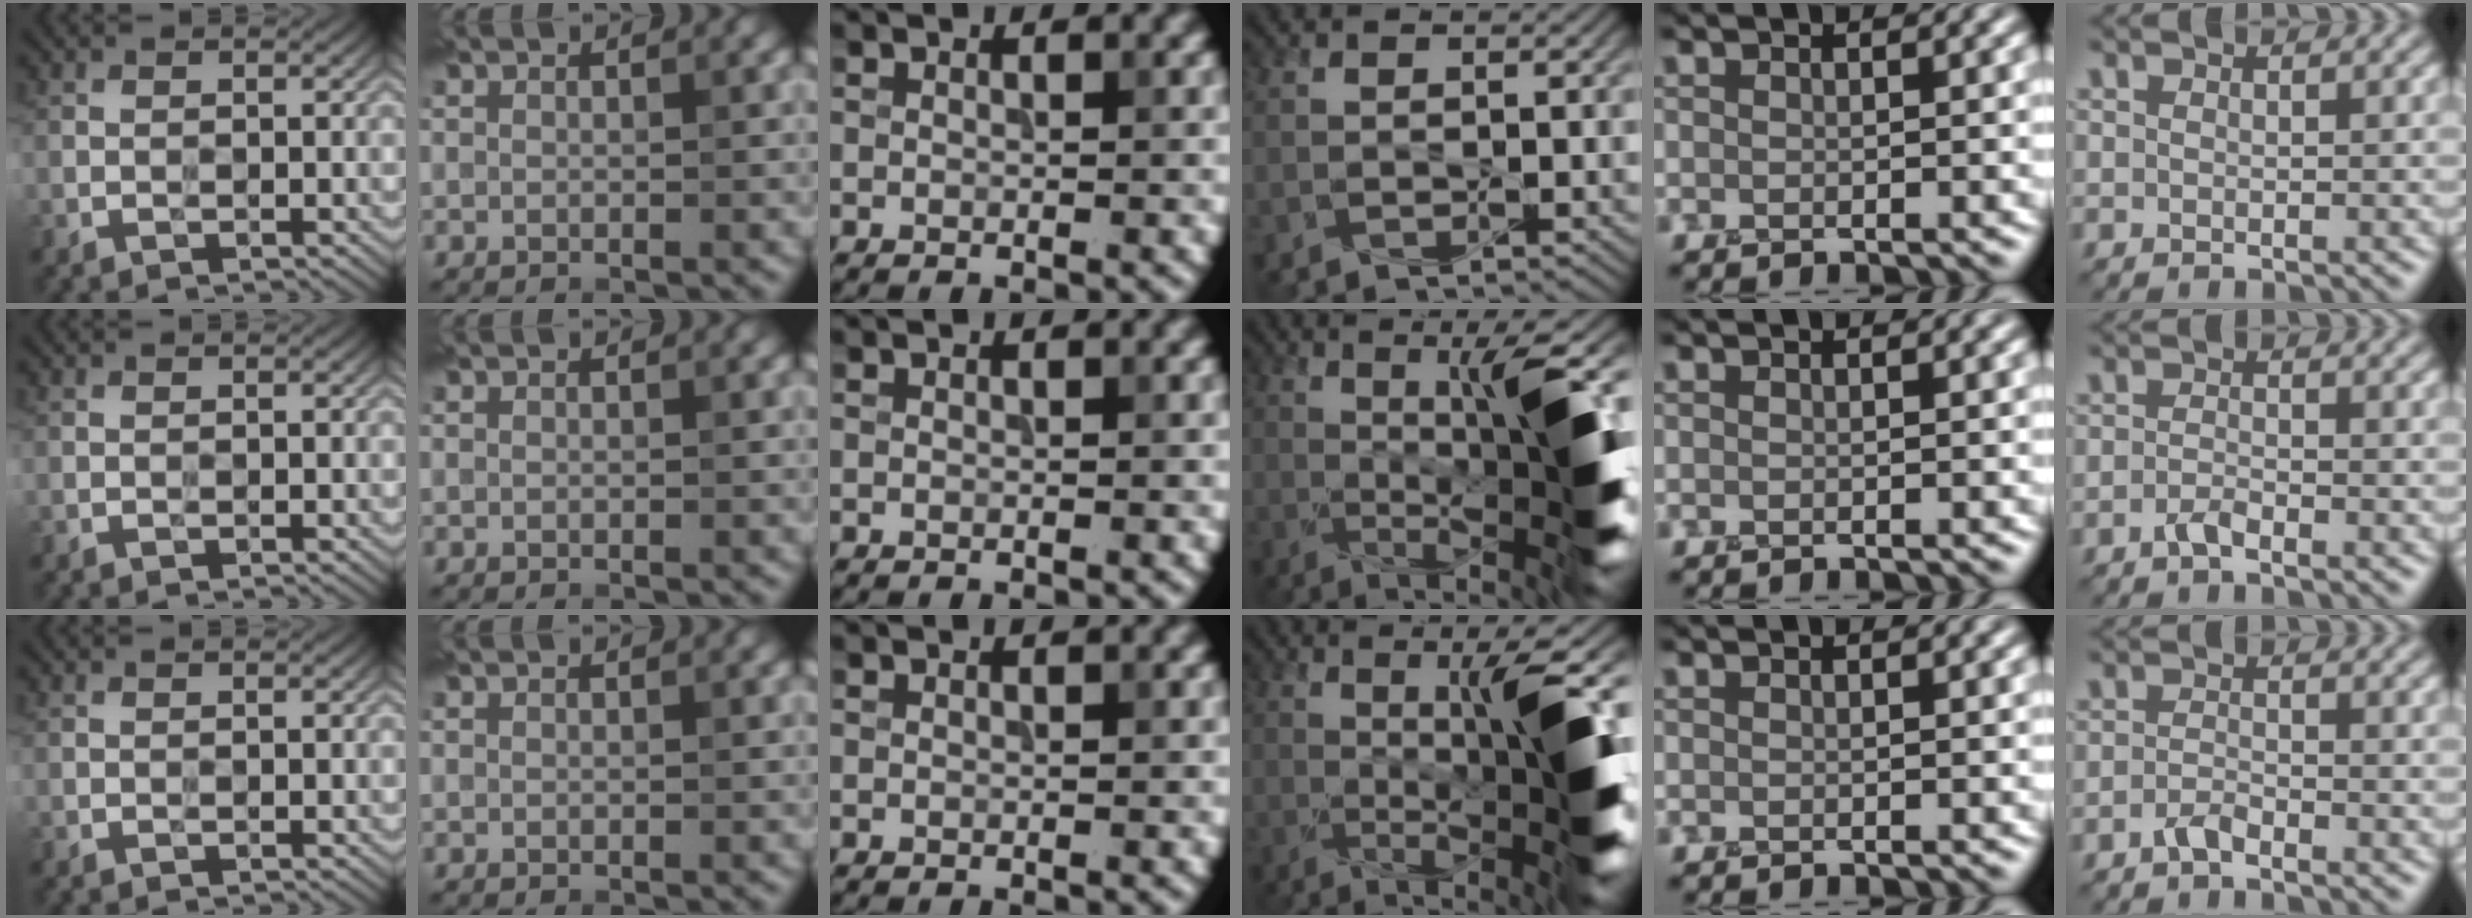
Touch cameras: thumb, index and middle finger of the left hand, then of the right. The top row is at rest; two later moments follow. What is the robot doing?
{"motion": "squeeze", "object": "paper clamp"}